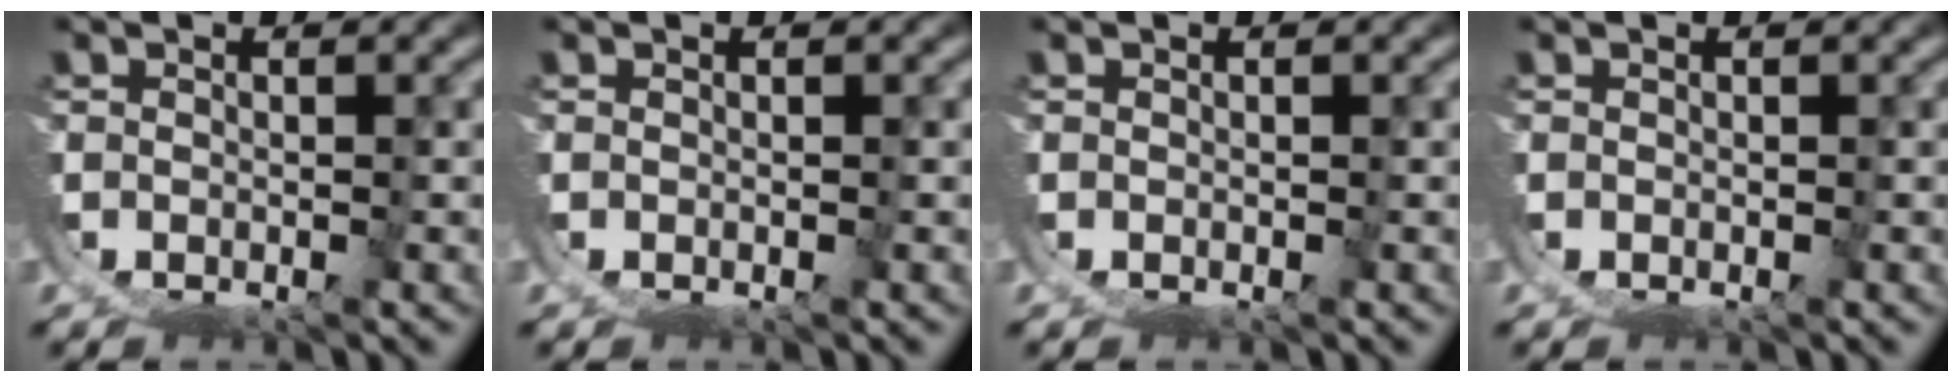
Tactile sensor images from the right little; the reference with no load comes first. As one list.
[{"total": 0.0}, {"total": 0.0}, {"total": 0.0}]